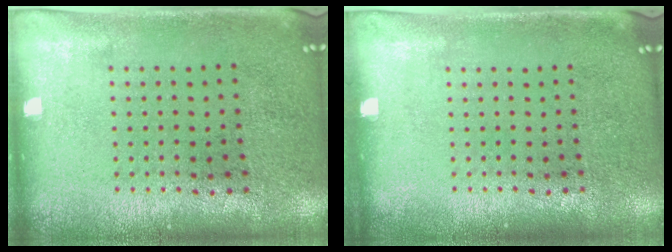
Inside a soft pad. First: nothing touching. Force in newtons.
{"total": 0.0}